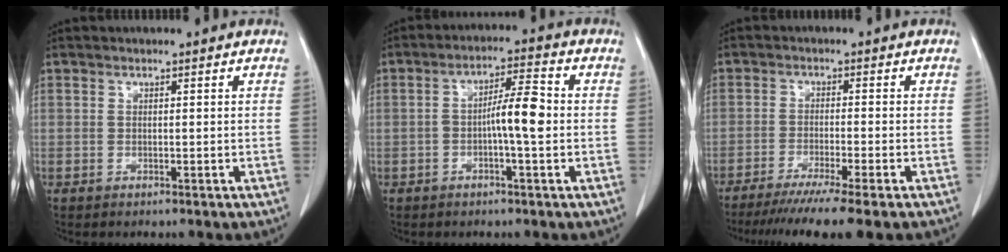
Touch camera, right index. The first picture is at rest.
{"total": 6.4, "force": [-0.8, 0.8, 6.3], "torque": [-0.108, 0.015, -0.017]}
{"total": 11.4, "force": [-9.0, -0.9, 6.8], "torque": [-0.085, -0.033, -0.138]}